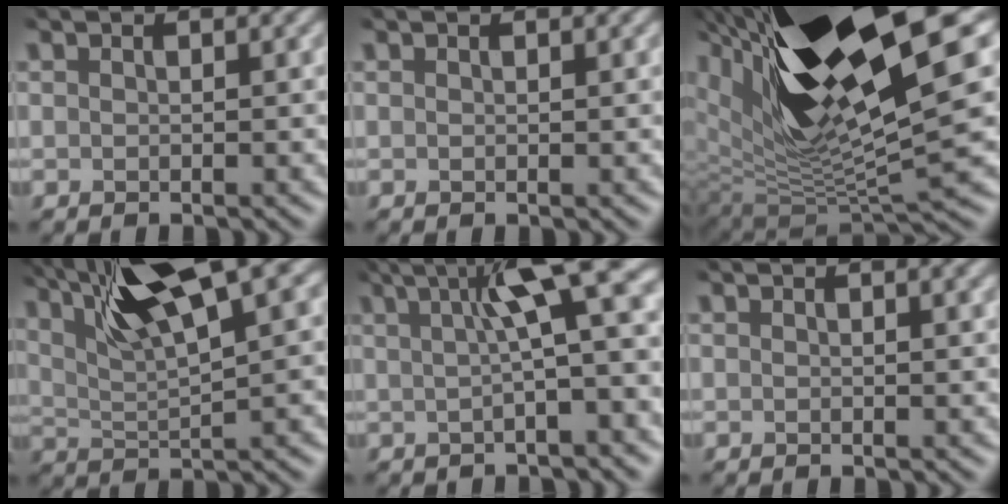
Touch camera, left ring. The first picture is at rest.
{"total": 0.0}
{"total": 17.0, "force": [6.6, 5.2, 14.8], "torque": [-0.266, -0.001, 0.114]}
{"total": 11.0, "force": [5.9, 2.7, 8.9], "torque": [-0.152, 0.015, 0.096]}
{"total": 7.4, "force": [2.1, 2.0, 6.8], "torque": [-0.102, 0.010, 0.027]}
{"total": 3.2, "force": [2.1, 1.1, 2.2], "torque": [-0.030, 0.018, 0.013]}